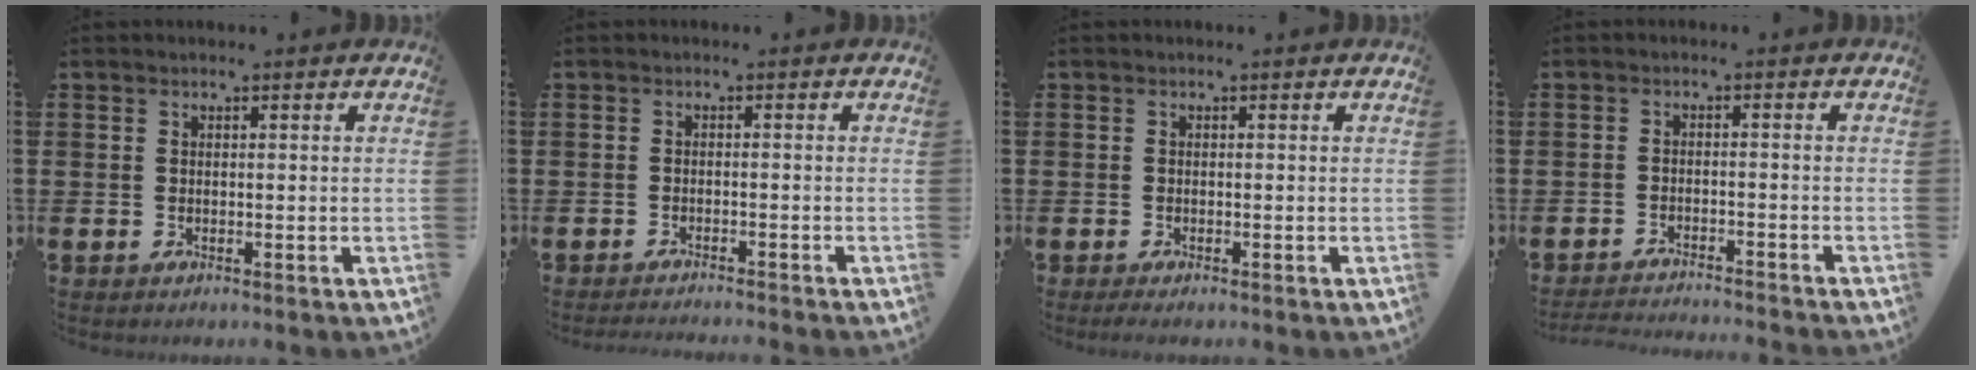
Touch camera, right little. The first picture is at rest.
{"total": 1.0, "force": [-1.0, -0.2, 0.0], "torque": [-0.001, 0.001, -0.021]}
{"total": 0.6, "force": [-0.4, 0.1, 0.4], "torque": [-0.008, -0.002, -0.007]}
{"total": 2.2, "force": [-2.2, -0.3, 0.2], "torque": [-0.002, 0.001, -0.045]}